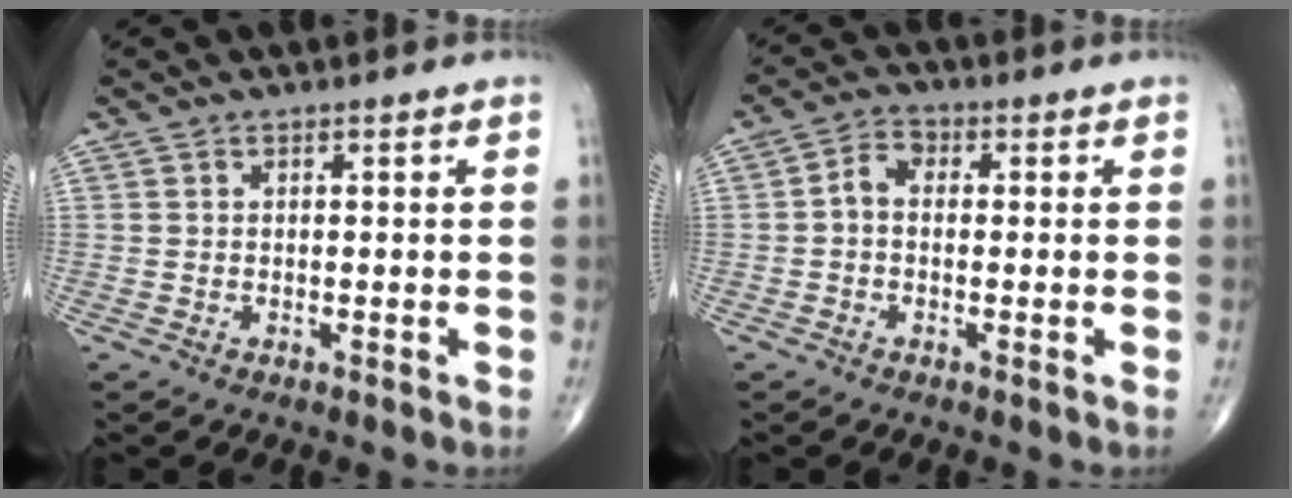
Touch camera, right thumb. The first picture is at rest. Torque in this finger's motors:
{"motor_torque": [0.02, 0.06, -0.10, -0.16, 0.01]}